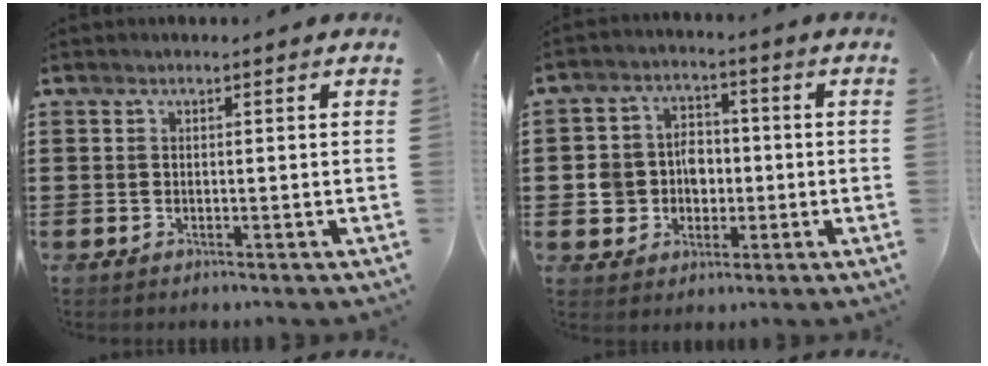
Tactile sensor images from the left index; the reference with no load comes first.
{"total": 6.3, "force": [-0.6, 5.8, 2.4], "torque": [-0.054, 0.016, -0.011]}